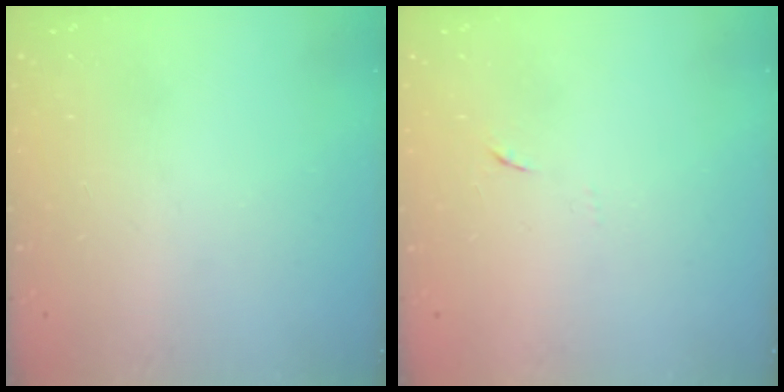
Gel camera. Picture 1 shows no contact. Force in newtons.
{"total": 5.2, "press": 5.1, "slide": 0.7}